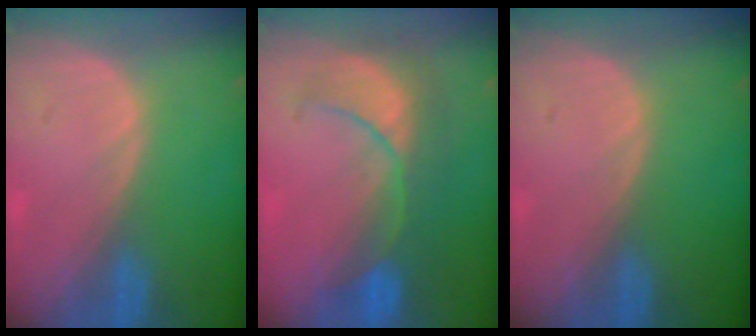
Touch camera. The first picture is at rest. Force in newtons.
{"total": 8.5, "press": 8.4, "slide": 1.4}
{"total": 0.0}